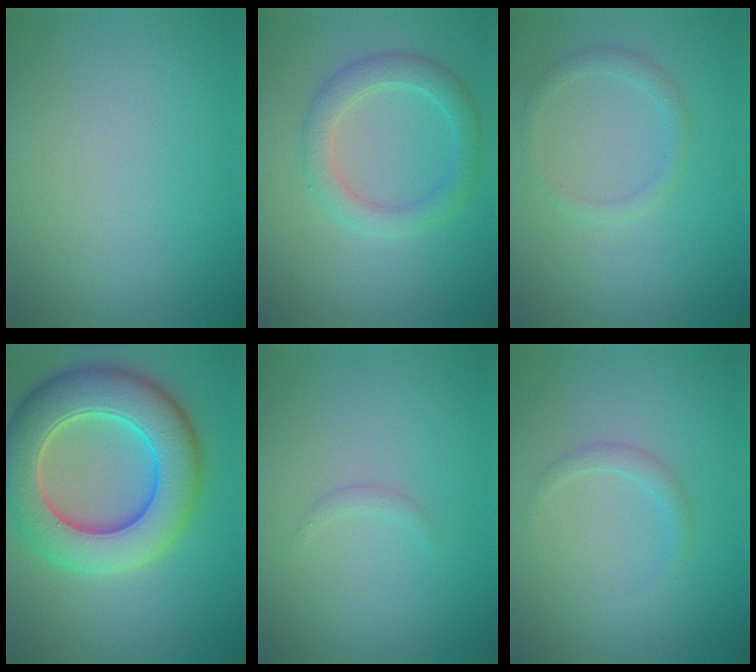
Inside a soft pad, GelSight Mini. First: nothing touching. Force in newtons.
{"total": 3.4, "press": 3.4, "slide": 0.2}
{"total": 1.4, "press": 1.4, "slide": 0.1}
{"total": 10.5, "press": 10.5, "slide": 0.7}
{"total": 0.6, "press": 0.6, "slide": 0.0}
{"total": 1.2, "press": 1.1, "slide": 0.2}